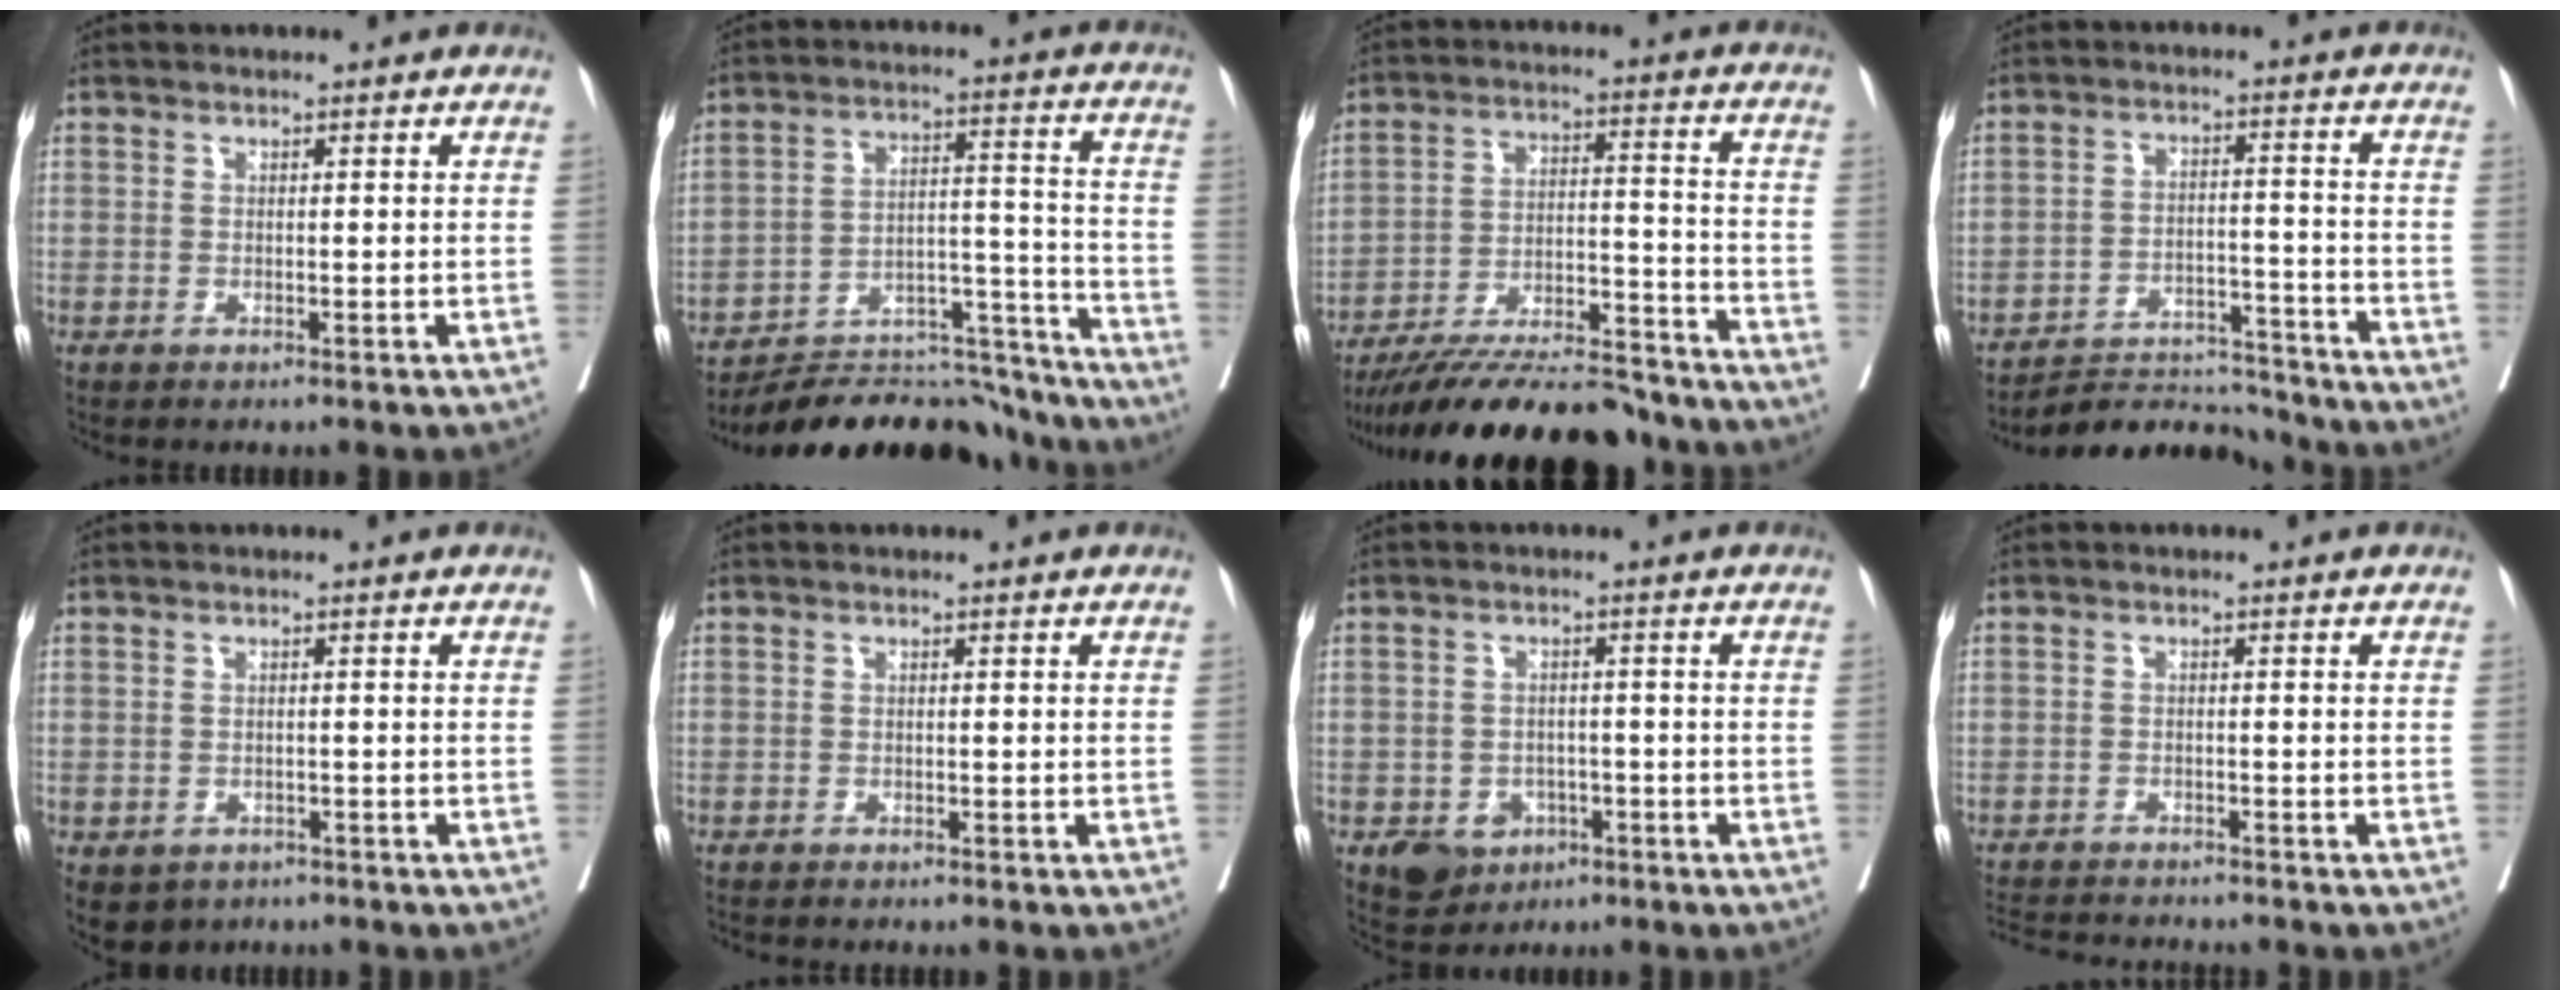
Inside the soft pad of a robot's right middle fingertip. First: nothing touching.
{"total": 19.7, "force": [-19.0, 3.5, 4.0], "torque": [-0.053, 0.040, -0.277]}
{"total": 22.4, "force": [-20.0, 3.4, 9.5], "torque": [-0.144, -0.003, -0.305]}
{"total": 8.7, "force": [-8.6, 1.3, -0.8], "torque": [0.021, 0.030, -0.133]}
{"total": 4.1, "force": [-2.5, 3.1, 1.1], "torque": [-0.016, 0.005, -0.028]}
{"total": 2.1, "force": [-1.8, 0.3, 1.1], "torque": [-0.020, -0.004, -0.021]}
{"total": 5.6, "force": [-2.8, 4.4, 1.9], "torque": [-0.025, 0.004, -0.035]}
{"total": 8.3, "force": [-7.8, 1.0, 2.8], "torque": [-0.045, -0.004, -0.113]}